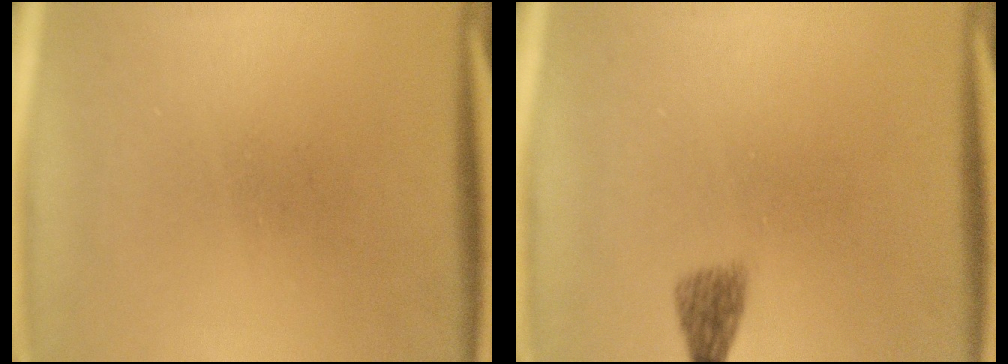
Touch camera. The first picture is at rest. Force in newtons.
{"total": 2.4}